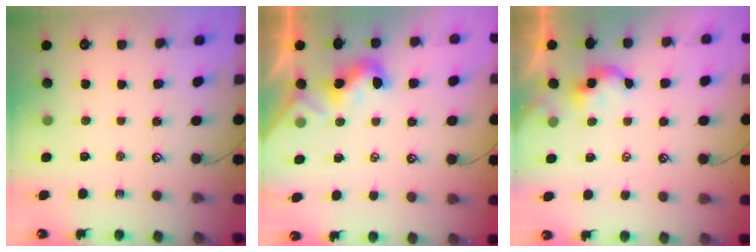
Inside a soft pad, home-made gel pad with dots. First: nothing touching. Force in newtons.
{"total": 1.8, "press": 1.8, "slide": 0.4}
{"total": 1.9, "press": 1.9, "slide": 0.1}